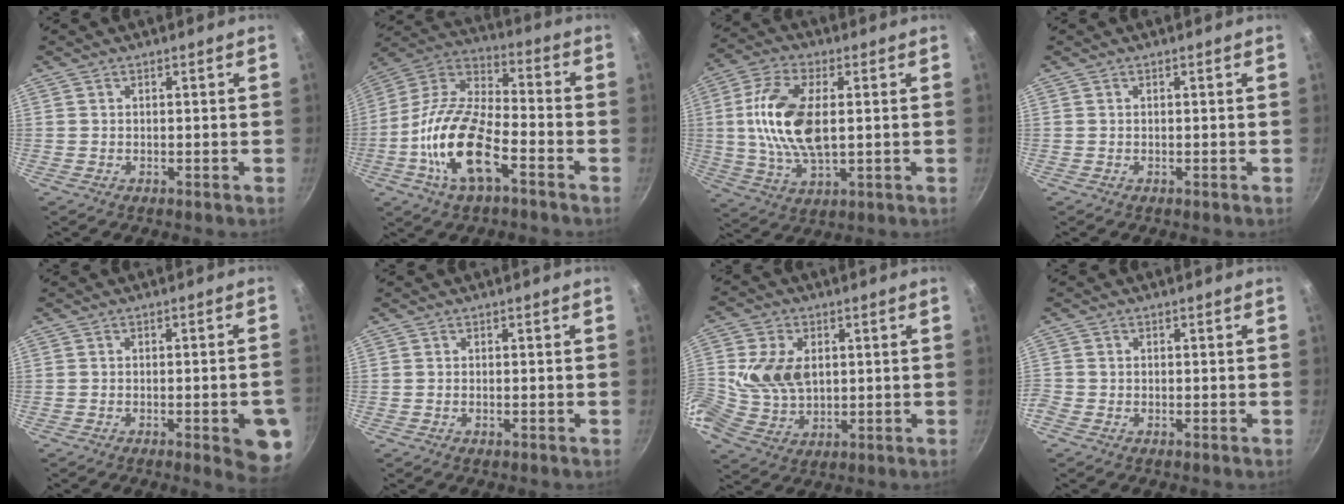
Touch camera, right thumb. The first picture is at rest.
{"total": 18.3, "force": [-7.1, 8.0, 14.9], "torque": [-0.279, 0.046, -0.154]}
{"total": 14.8, "force": [1.5, 7.4, 12.8], "torque": [-0.247, 0.006, 0.025]}
{"total": 0.0}
{"total": 8.4, "force": [-2.8, 2.4, 7.6], "torque": [-0.065, 0.012, -0.032]}
{"total": 0.6, "force": [-0.2, 0.2, 0.5], "torque": [-0.009, 0.002, -0.005]}
{"total": 10.4, "force": [1.4, 7.5, 7.1], "torque": [-0.118, -0.005, 0.025]}
{"total": 1.4, "force": [-0.7, 1.1, 0.4], "torque": [-0.013, 0.001, -0.019]}